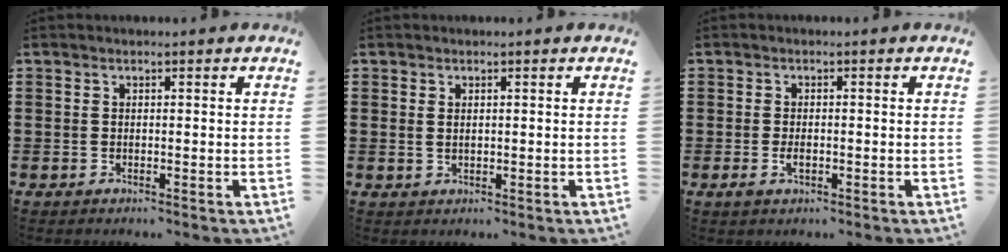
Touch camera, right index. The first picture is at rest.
{"total": 0.8, "force": [0.5, 0.3, 0.5], "torque": [-0.011, 0.005, 0.010]}
{"total": 2.0, "force": [-0.4, 0.9, 1.7], "torque": [-0.038, -0.003, -0.009]}